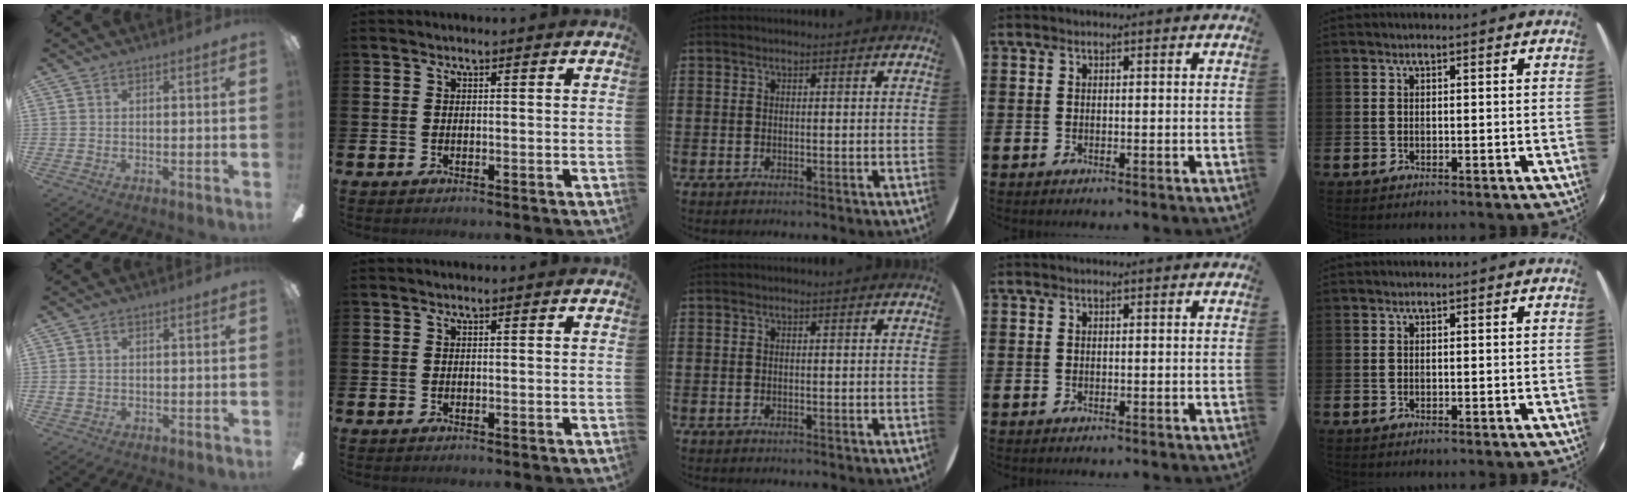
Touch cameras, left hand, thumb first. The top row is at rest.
{"thumb": {"total": 1.4, "force": [0.0, 1.1, 0.8], "torque": [-0.016, 0.006, -0.002]}}